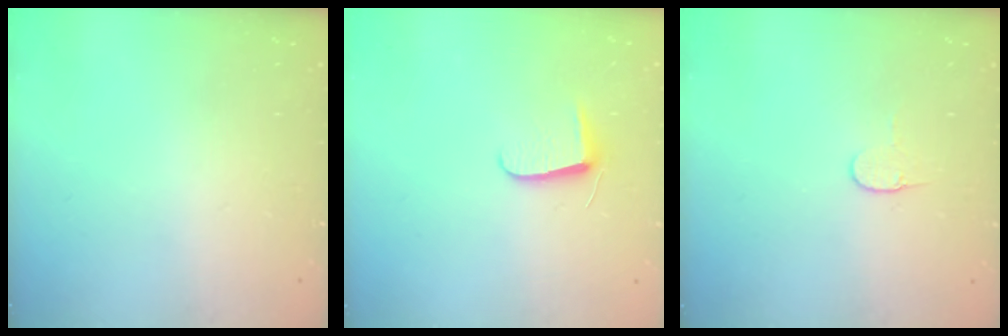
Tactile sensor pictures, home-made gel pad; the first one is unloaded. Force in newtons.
{"total": 6.2, "press": 6.1, "slide": 0.7}
{"total": 4.9, "press": 4.9, "slide": 0.4}